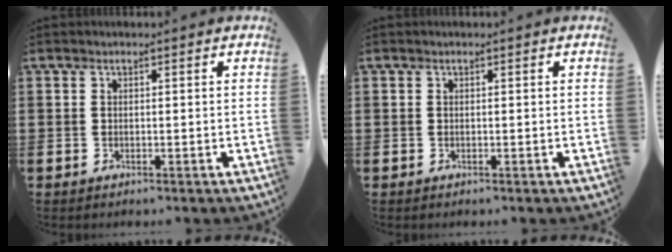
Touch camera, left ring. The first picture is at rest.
{"total": 0.0}